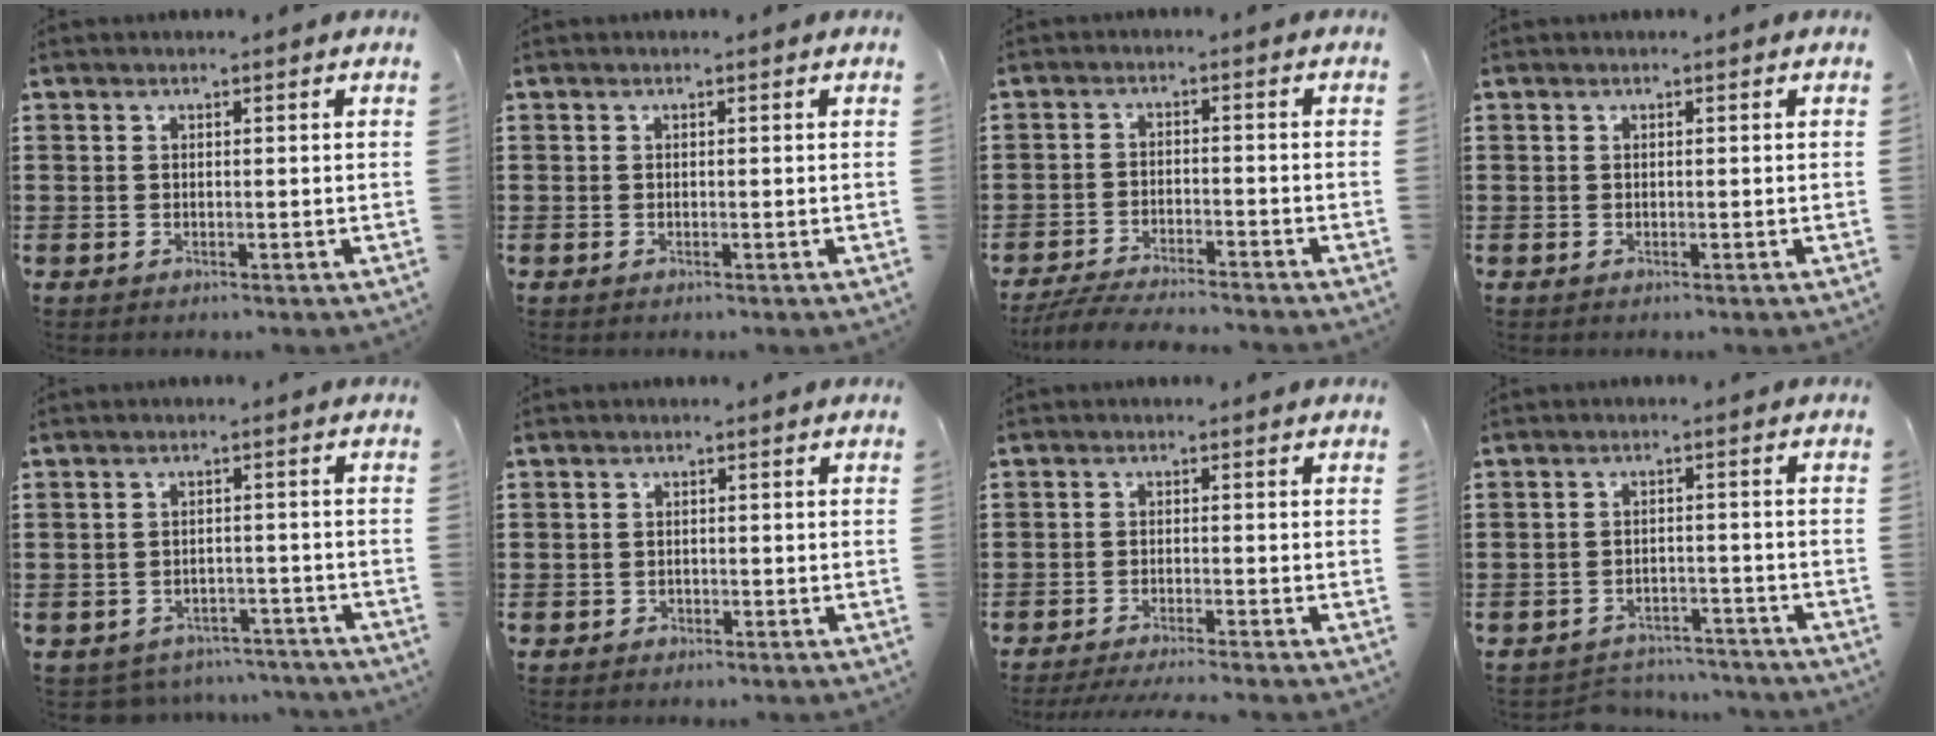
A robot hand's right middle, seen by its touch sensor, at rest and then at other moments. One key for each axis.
{"total": 0.0}
{"total": 4.5, "fx": -4.3, "fy": 0.1, "fz": 1.2, "tx": -0.035, "ty": -0.010, "tz": -0.089}
{"total": 0.0}
{"total": 3.0, "fx": -3.0, "fy": 0.5, "fz": -0.2, "tx": -0.006, "ty": 0.000, "tz": -0.064}
{"total": 1.2, "fx": -0.6, "fy": 1.0, "fz": 0.0, "tx": -0.003, "ty": 0.003, "tz": -0.015}
{"total": 2.4, "fx": -2.2, "fy": -0.3, "fz": 0.9, "tx": -0.015, "ty": 0.000, "tz": -0.043}
{"total": 3.2, "fx": -3.2, "fy": 0.5, "fz": -0.1, "tx": -0.007, "ty": -0.002, "tz": -0.069}